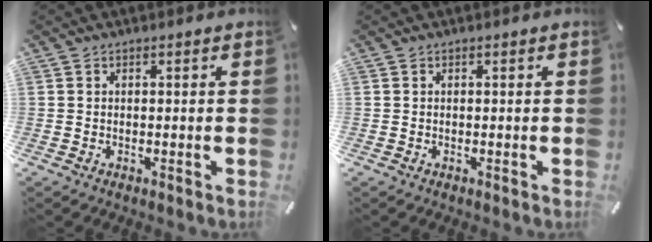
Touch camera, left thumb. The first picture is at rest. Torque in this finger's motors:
{"motor_torque": [0.00, 0.00, -0.02, 0.01, 0.00]}